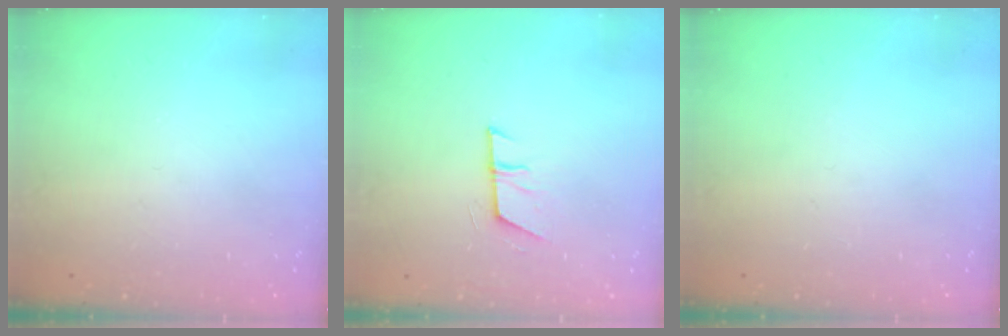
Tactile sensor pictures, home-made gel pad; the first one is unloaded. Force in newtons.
{"total": 6.6, "press": 6.6, "slide": 0.4}
{"total": 0.0}